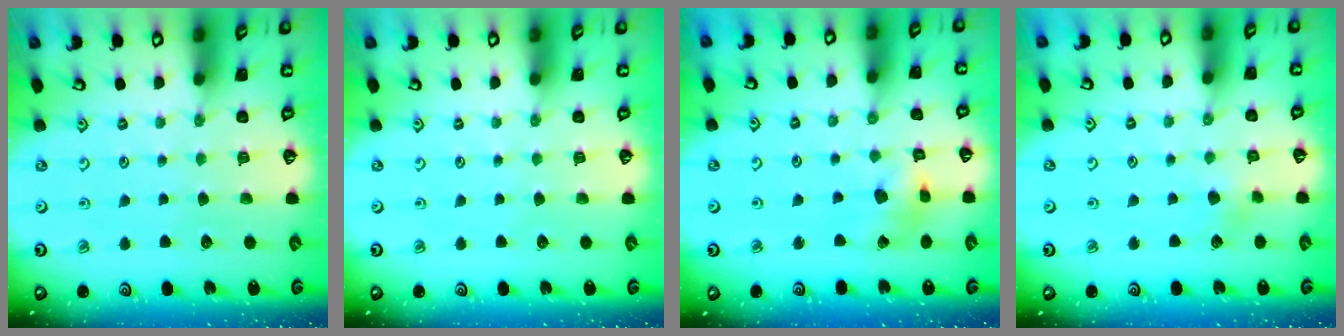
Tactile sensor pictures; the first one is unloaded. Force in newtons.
{"total": 0.0}
{"total": 8.9, "press": 8.9, "slide": 1.1}
{"total": 3.1, "press": 3.1, "slide": 0.7}